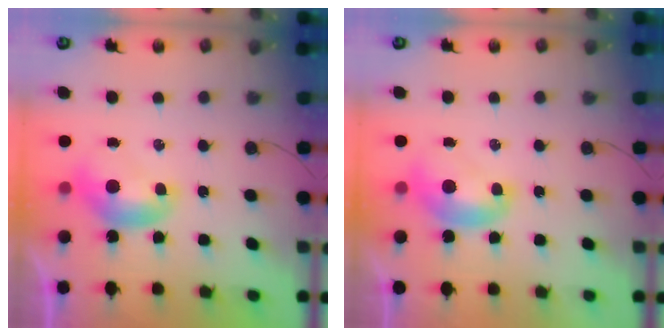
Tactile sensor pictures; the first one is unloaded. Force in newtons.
{"total": 1.7, "press": 1.7, "slide": 0.1}